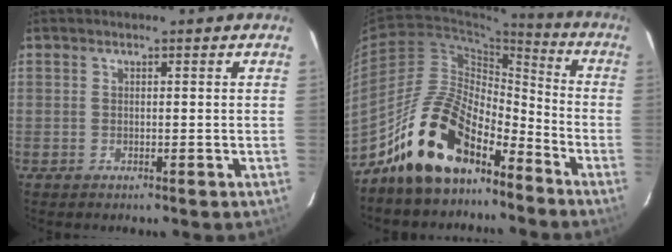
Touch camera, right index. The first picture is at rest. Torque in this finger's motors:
{"motor_torque": [0.69, -0.70, 1.05, 0.21]}